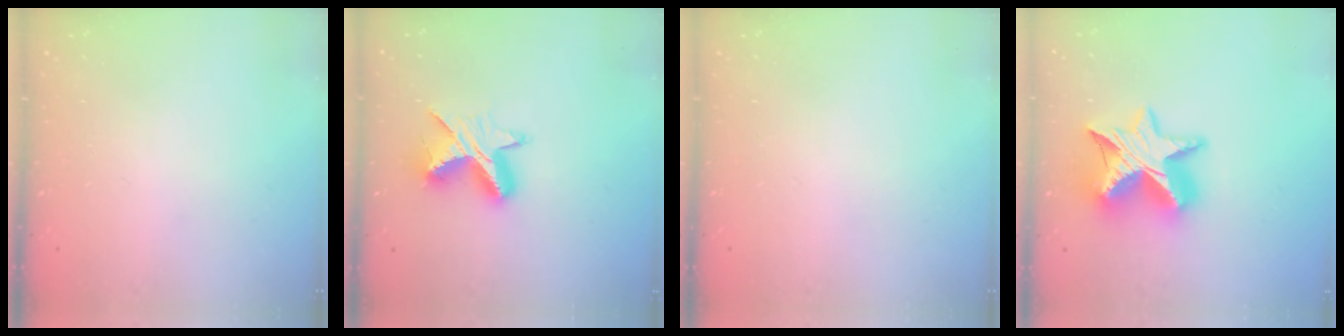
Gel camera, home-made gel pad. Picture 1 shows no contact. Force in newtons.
{"total": 9.8, "press": 9.8, "slide": 0.7}
{"total": 0.0}
{"total": 16.4, "press": 16.4, "slide": 1.3}